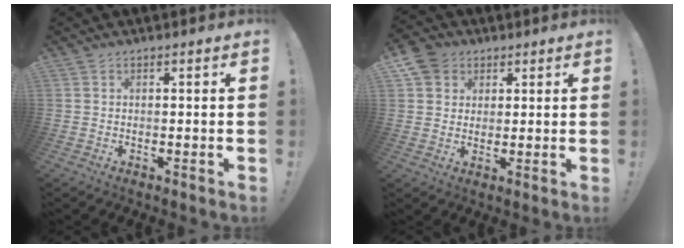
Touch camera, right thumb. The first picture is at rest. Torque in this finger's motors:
{"motor_torque": [0.14, 1.28, -0.29, 0.29, -0.02]}